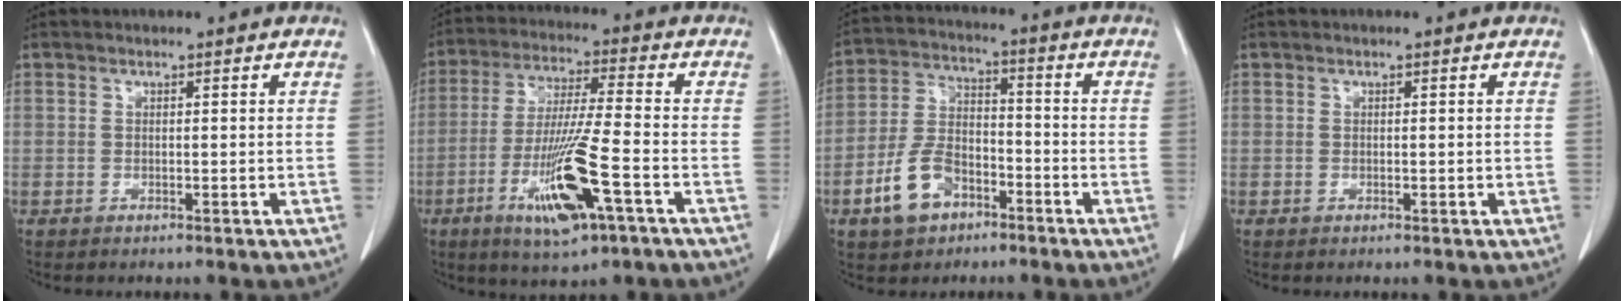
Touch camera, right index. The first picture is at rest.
{"total": 13.4, "force": [-5.4, 0.7, 12.2], "torque": [-0.241, -0.022, -0.092]}
{"total": 9.4, "force": [-5.1, 5.6, 5.6], "torque": [-0.128, 0.011, -0.092]}
{"total": 0.0}